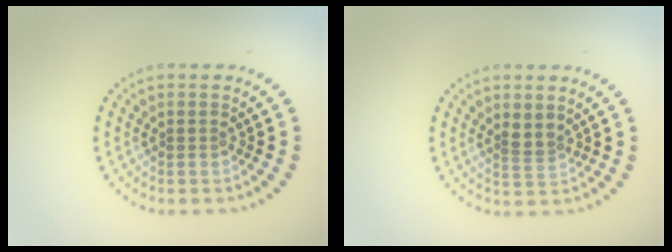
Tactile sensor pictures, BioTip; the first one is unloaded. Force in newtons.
{"total": 1.8, "press": 1.3, "slide": 1.2}